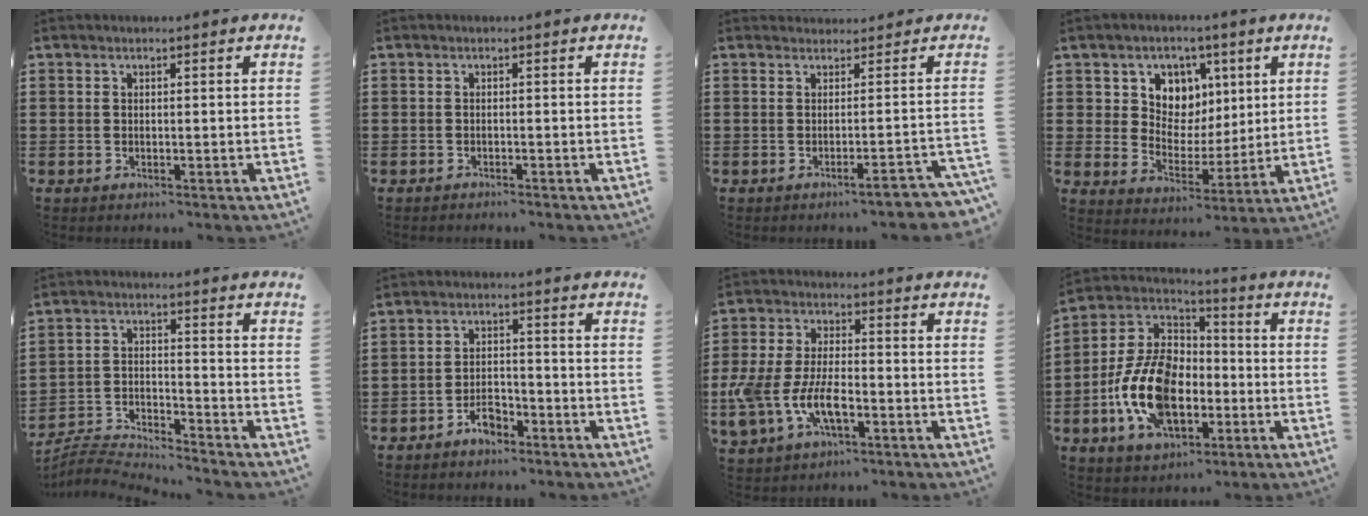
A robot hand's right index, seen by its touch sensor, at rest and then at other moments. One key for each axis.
{"total": 0.6, "fx": -0.6, "fy": 0.1, "fz": 0.0, "tx": -0.002, "ty": 0.001, "tz": -0.013}
{"total": 1.2, "fx": -0.4, "fy": 0.3, "fz": 1.1, "tx": -0.013, "ty": 0.000, "tz": -0.006}
{"total": 6.9, "fx": 3.3, "fy": 5.9, "fz": 1.2, "tx": -0.059, "ty": -0.016, "tz": 0.058}
{"total": 5.0, "fx": -5.0, "fy": 0.4, "fz": 0.2, "tx": -0.021, "ty": 0.002, "tz": -0.108}
{"total": 4.0, "fx": -3.1, "fy": 1.7, "fz": 1.7, "tx": -0.031, "ty": 0.010, "tz": -0.061}
{"total": 9.2, "fx": -3.5, "fy": 4.7, "fz": 7.1, "tx": -0.173, "ty": -0.005, "tz": -0.069}
{"total": 14.8, "fx": -4.0, "fy": 9.0, "fz": 11.0, "tx": -0.261, "ty": 0.006, "tz": -0.079}